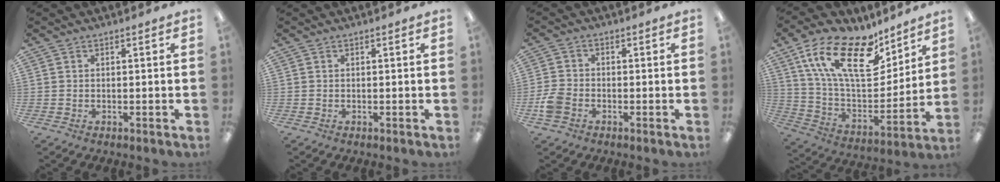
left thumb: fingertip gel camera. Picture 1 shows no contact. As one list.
[{"total": 0.0}, {"total": 5.2, "force": [-2.2, 3.8, 2.8], "torque": [-0.038, 0.014, -0.038]}, {"total": 23.1, "force": [13.5, 10.5, 15.5], "torque": [-0.278, -0.060, 0.237]}]